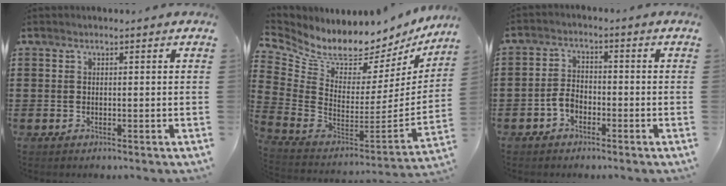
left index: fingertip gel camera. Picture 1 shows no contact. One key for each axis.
{"total": 6.3, "fx": 5.7, "fy": 2.0, "fz": 1.8, "tx": -0.077, "ty": -0.062, "tz": 0.095}
{"total": 3.2, "fx": -1.7, "fy": 1.9, "fz": 2.0, "tx": -0.053, "ty": 0.002, "tz": -0.040}